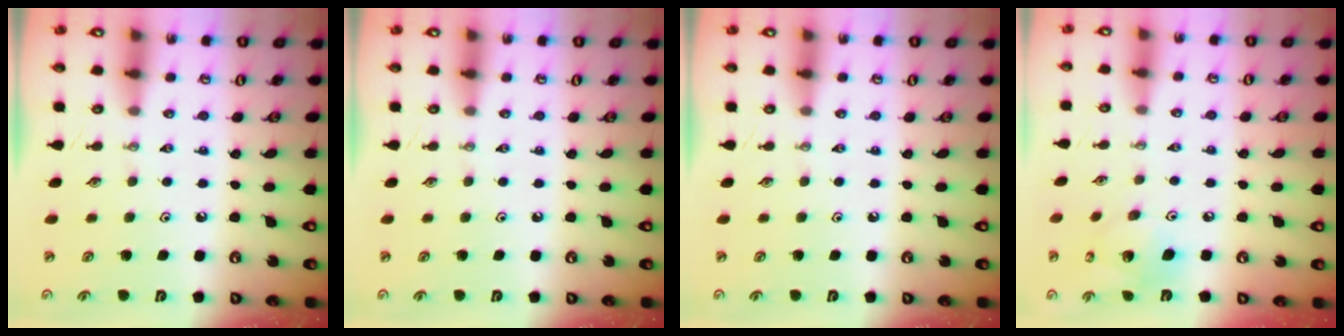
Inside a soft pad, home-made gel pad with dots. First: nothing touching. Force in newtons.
{"total": 0.0}
{"total": 0.0}
{"total": 12.0, "press": 11.8, "slide": 2.3}